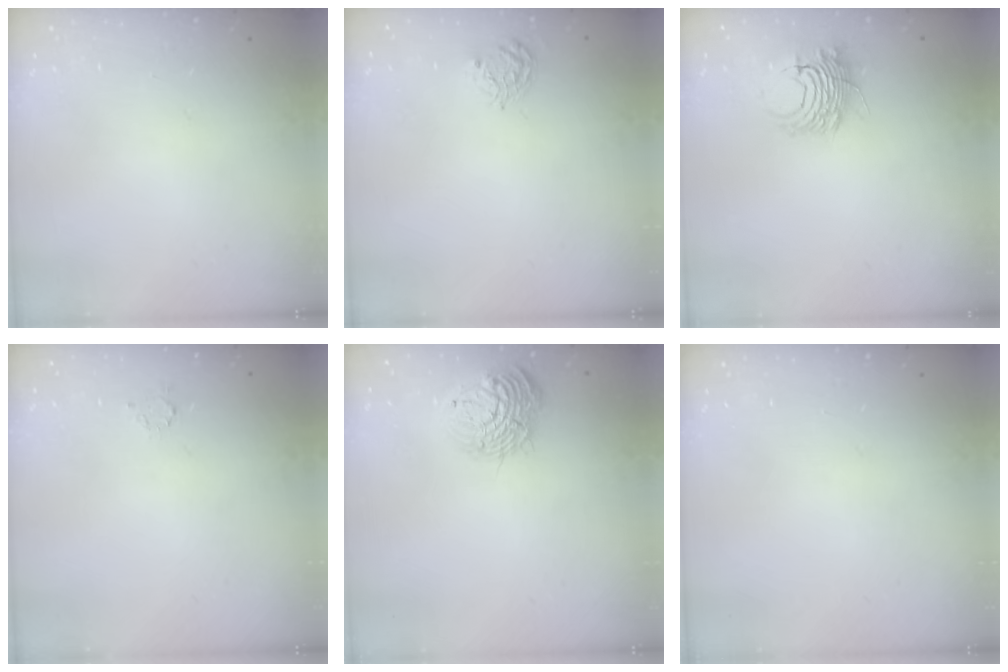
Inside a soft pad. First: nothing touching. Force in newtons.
{"total": 5.9, "press": 5.9, "slide": 0.2}
{"total": 8.5, "press": 8.4, "slide": 1.4}
{"total": 2.3, "press": 2.3, "slide": 0.3}
{"total": 13.3, "press": 13.2, "slide": 0.6}
{"total": 0.0}